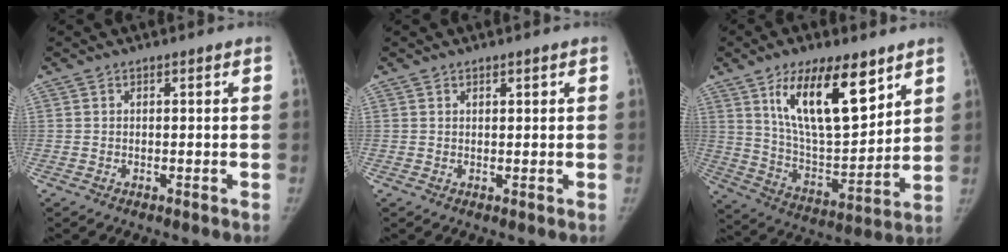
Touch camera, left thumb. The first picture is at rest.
{"total": 0.8, "force": [0.6, 0.4, 0.5], "torque": [-0.002, -0.003, 0.010]}
{"total": 19.2, "force": [10.1, 7.6, 14.4], "torque": [-0.201, -0.051, 0.187]}